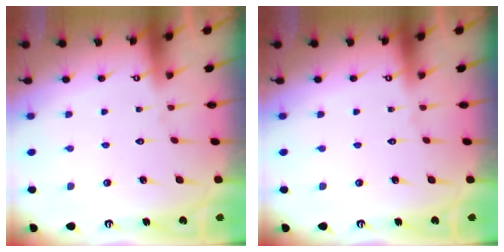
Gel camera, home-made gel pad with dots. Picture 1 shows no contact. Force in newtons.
{"total": 0.0}